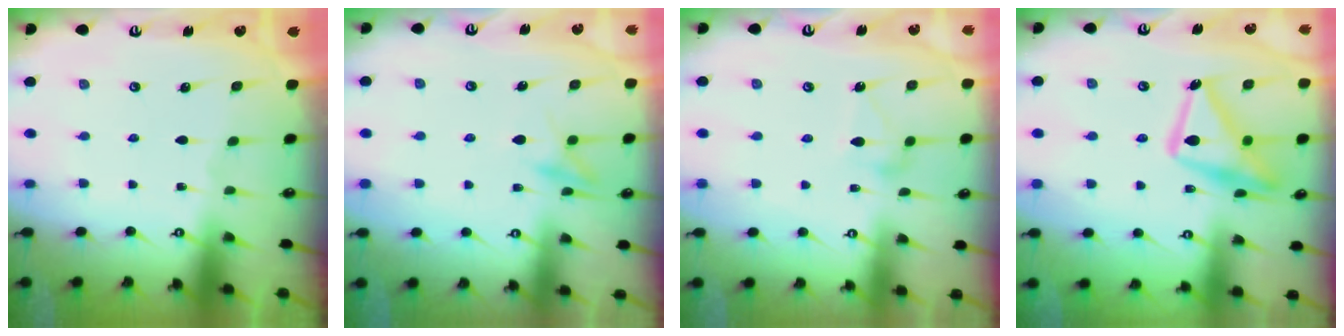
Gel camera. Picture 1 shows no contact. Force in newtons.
{"total": 11.5, "press": 11.5, "slide": 1.1}
{"total": 8.7, "press": 8.7, "slide": 0.4}
{"total": 17.4, "press": 17.4, "slide": 0.9}